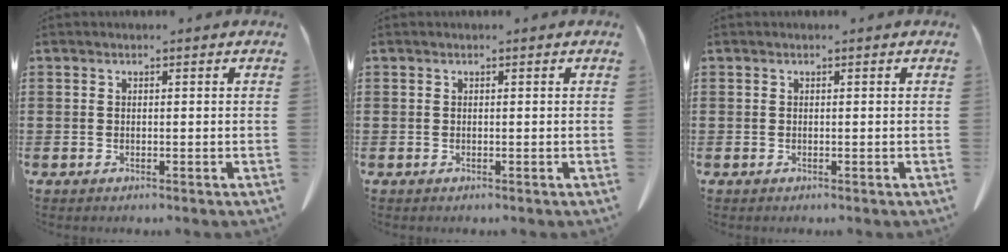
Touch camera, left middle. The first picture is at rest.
{"total": 0.0}
{"total": 0.0}